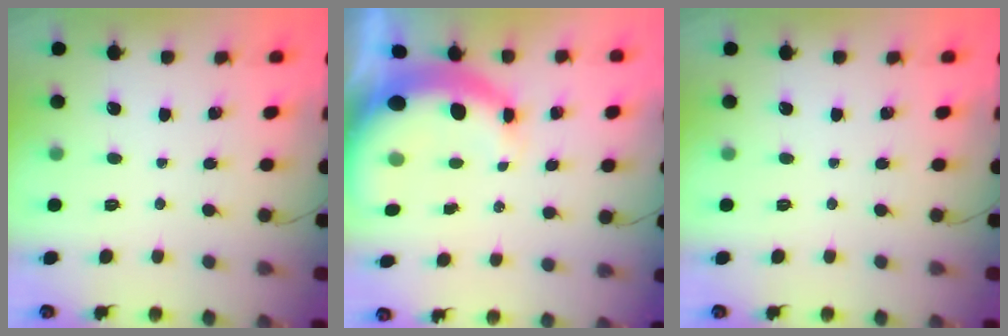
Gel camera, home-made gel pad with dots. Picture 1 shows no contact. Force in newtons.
{"total": 6.7, "press": 6.5, "slide": 1.7}
{"total": 0.0}